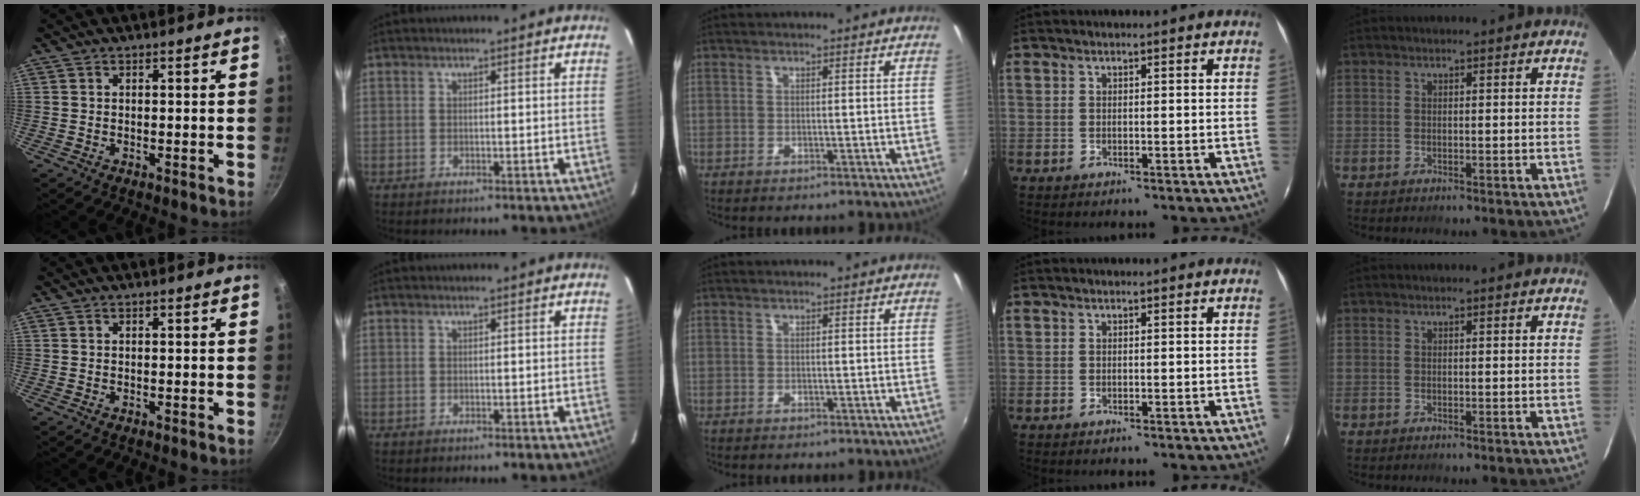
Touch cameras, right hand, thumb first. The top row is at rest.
{}